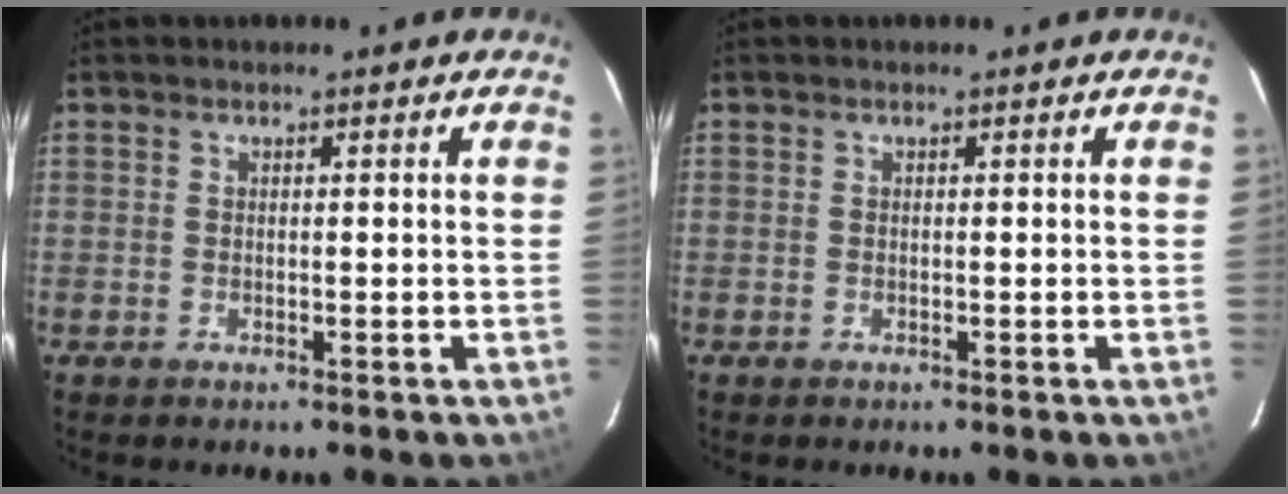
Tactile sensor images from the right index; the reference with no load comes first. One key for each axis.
{"total": 0.0}